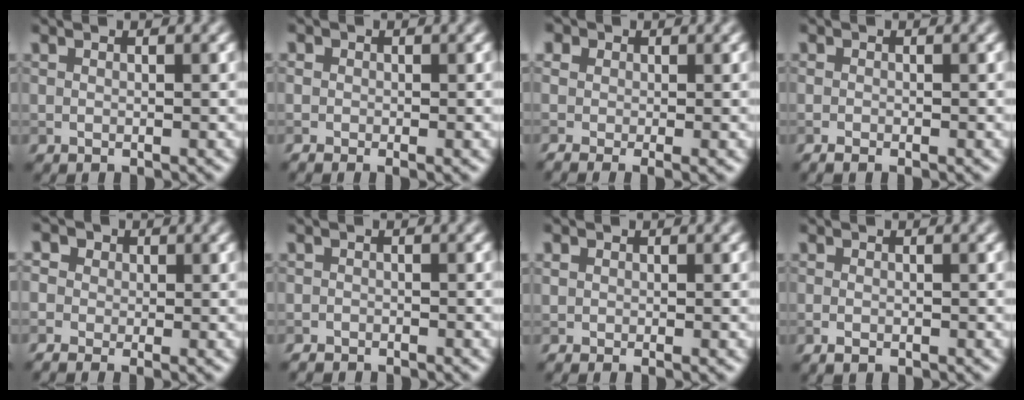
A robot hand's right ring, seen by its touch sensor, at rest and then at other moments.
{"total": 1.4, "force": [-0.7, 0.9, 0.8], "torque": [-0.011, -0.003, -0.012]}
{"total": 5.1, "force": [-0.1, 3.7, 3.5], "torque": [-0.059, 0.013, -0.013]}
{"total": 1.2, "force": [-0.7, 0.3, 0.9], "torque": [-0.018, -0.001, -0.014]}
{"total": 4.3, "force": [-0.3, 3.5, 2.5], "torque": [-0.044, 0.014, -0.020]}
{"total": 1.7, "force": [-1.6, 0.4, 0.1], "torque": [0.002, 0.001, -0.032]}
{"total": 0.8, "force": [-0.4, 0.6, 0.4], "torque": [-0.006, -0.001, -0.010]}
{"total": 1.0, "force": [-0.6, 0.5, 0.7], "torque": [-0.013, 0.001, -0.011]}